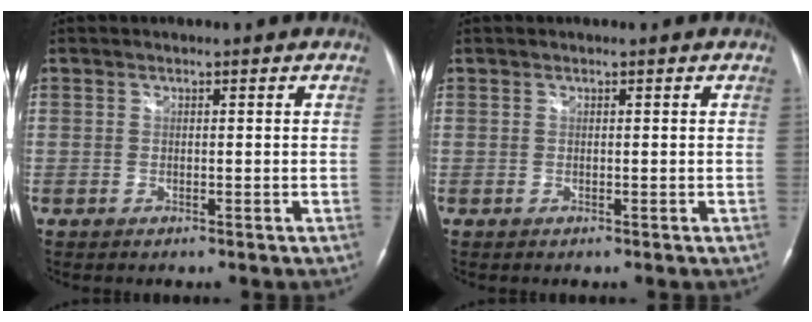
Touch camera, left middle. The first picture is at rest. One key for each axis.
{"total": 0.0}